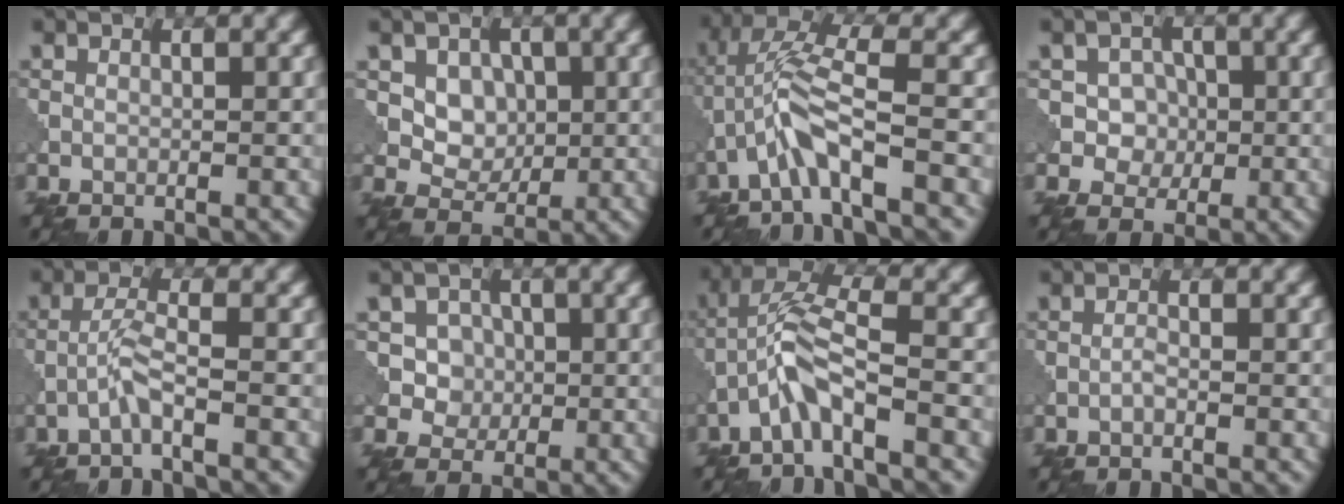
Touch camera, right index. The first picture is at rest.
{"total": 4.3, "force": [1.3, 3.5, 2.2], "torque": [-0.043, -0.013, 0.039]}
{"total": 5.0, "force": [-2.5, 0.8, 4.2], "torque": [-0.091, 0.015, -0.052]}
{"total": 4.1, "force": [0.2, 3.9, 1.4], "torque": [-0.008, 0.009, -0.010]}
{"total": 2.4, "force": [-1.3, 0.1, 2.0], "torque": [-0.044, 0.011, -0.033]}
{"total": 4.5, "force": [1.0, 4.1, 1.6], "torque": [-0.020, 0.003, 0.017]}
{"total": 4.5, "force": [-2.4, 0.8, 3.8], "torque": [-0.080, 0.015, -0.051]}
{"total": 0.7, "force": [-0.4, 0.1, 0.6], "torque": [-0.012, 0.002, -0.007]}